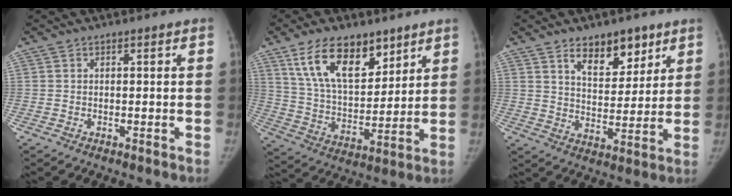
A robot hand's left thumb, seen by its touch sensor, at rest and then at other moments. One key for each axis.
{"total": 16.7, "fx": 10.0, "fy": 8.5, "fz": 10.2, "tx": -0.137, "ty": -0.049, "tz": 0.188}
{"total": 10.5, "fx": 6.6, "fy": 5.6, "fz": 5.9, "tx": -0.054, "ty": -0.045, "tz": 0.111}